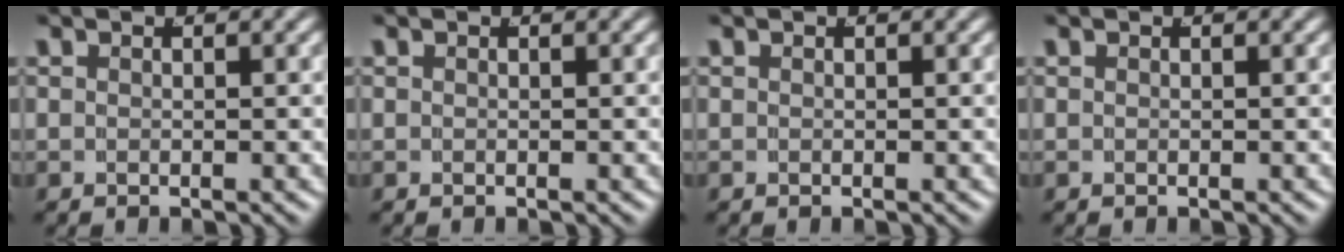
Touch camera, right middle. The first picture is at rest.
{"total": 0.0}
{"total": 0.0}
{"total": 0.0}